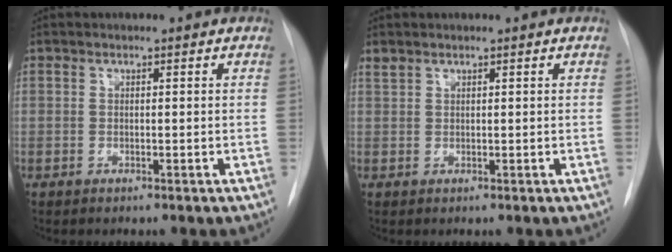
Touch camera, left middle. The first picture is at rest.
{"total": 1.0, "force": [0.9, 0.4, 0.2], "torque": [-0.007, 0.009, 0.020]}